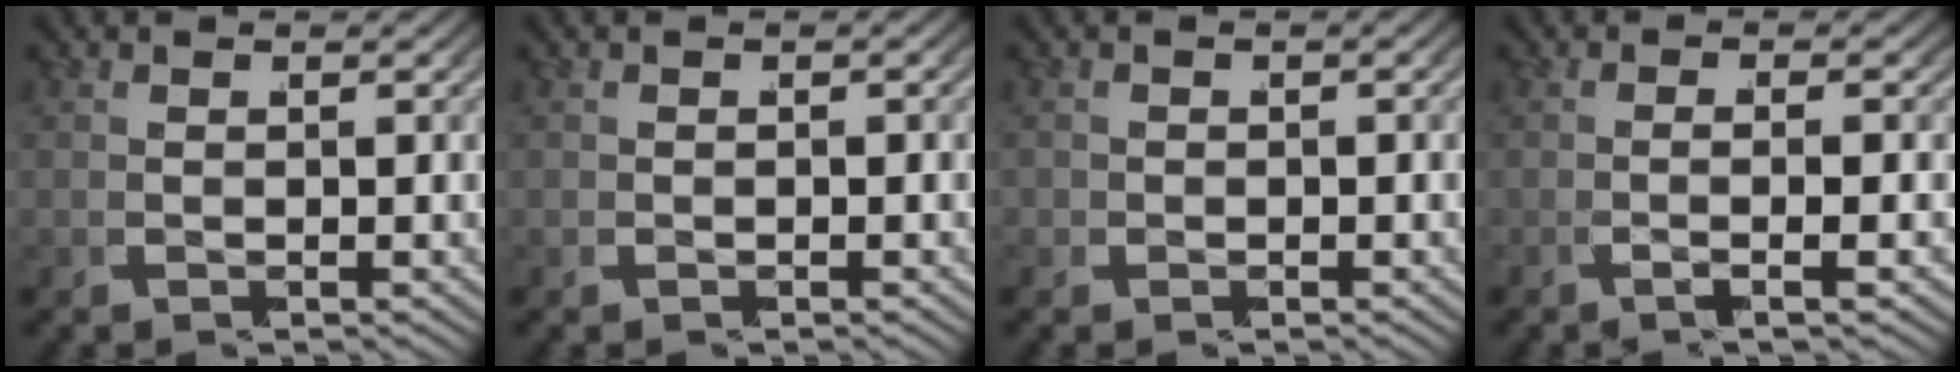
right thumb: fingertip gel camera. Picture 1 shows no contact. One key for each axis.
{"total": 0.0}
{"total": 0.9, "fx": -0.5, "fy": 0.8, "fz": 0.1, "tx": 0.002, "ty": 0.000, "tz": -0.008}
{"total": 2.8, "fx": -1.1, "fy": 0.6, "fz": 2.4, "tx": -0.049, "ty": 0.003, "tz": -0.030}